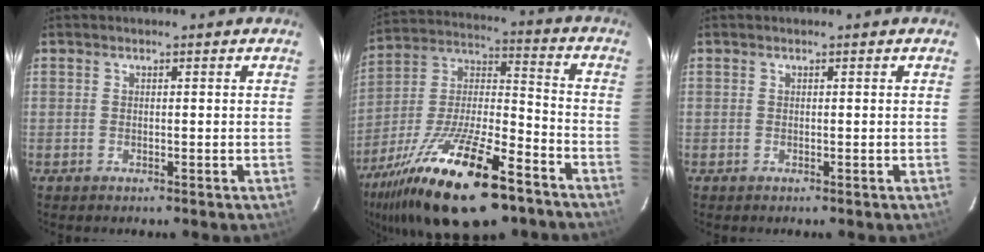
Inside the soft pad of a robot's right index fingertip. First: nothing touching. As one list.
[{"total": 25.8, "force": [-16.4, 8.5, 18.0], "torque": [-0.338, -0.022, -0.273]}, {"total": 0.0}]